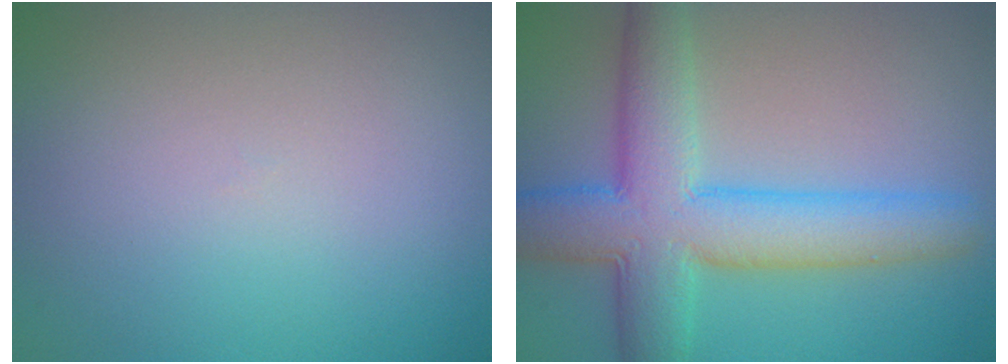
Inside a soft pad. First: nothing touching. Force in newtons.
{"total": 8.8, "press": 8.8, "slide": 0.2}